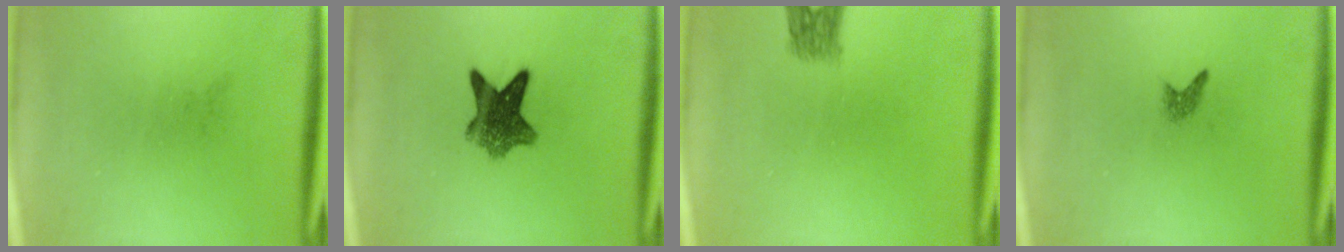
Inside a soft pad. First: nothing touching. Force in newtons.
{"total": 7.4}
{"total": 2.5}
{"total": 0.9}